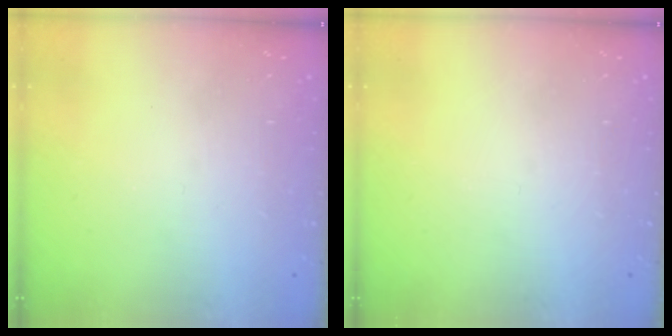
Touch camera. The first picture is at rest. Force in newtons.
{"total": 0.0}